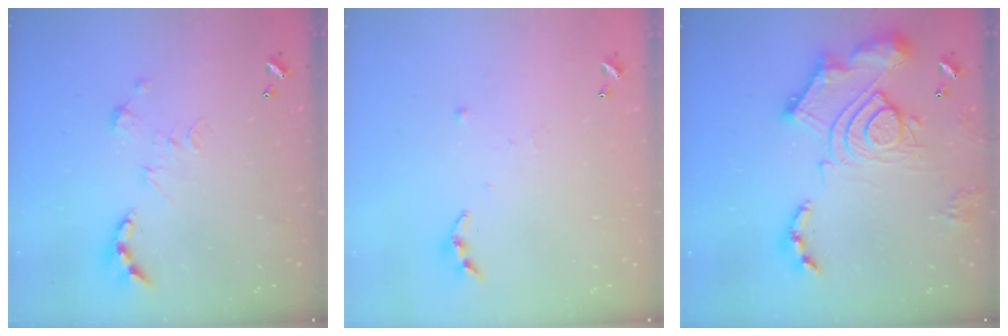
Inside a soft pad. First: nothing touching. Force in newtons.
{"total": 3.8, "press": 3.8, "slide": 0.3}
{"total": 21.5, "press": 21.4, "slide": 2.5}